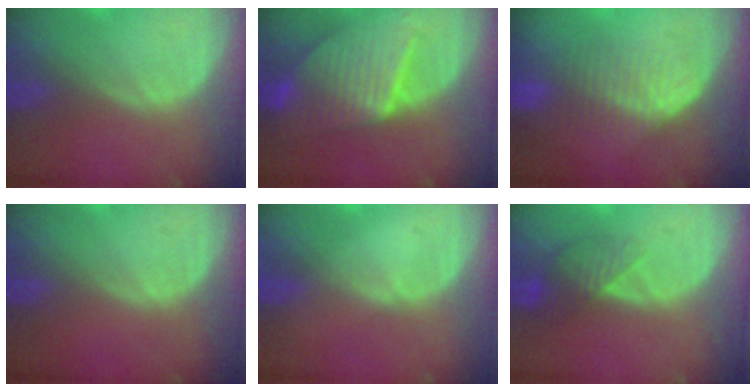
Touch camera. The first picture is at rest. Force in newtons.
{"total": 10.0, "press": 10.0, "slide": 0.7}
{"total": 7.1, "press": 6.9, "slide": 1.6}
{"total": 0.0}
{"total": 0.6, "press": 0.5, "slide": 0.2}
{"total": 4.2, "press": 4.1, "slide": 0.8}